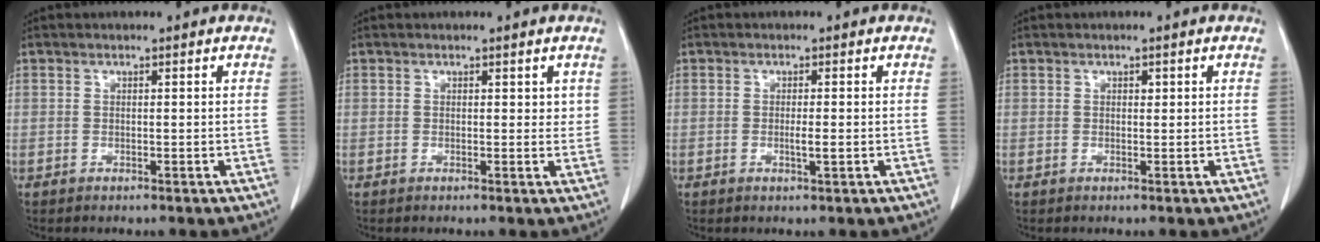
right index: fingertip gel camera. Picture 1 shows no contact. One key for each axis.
{"total": 1.5, "fx": 0.8, "fy": 1.1, "fz": 0.8, "tx": 0.002, "ty": -0.003, "tz": 0.008}
{"total": 1.6, "fx": -0.4, "fy": 0.0, "fz": 1.6, "tx": -0.030, "ty": -0.003, "tz": -0.006}
{"total": 0.5, "fx": 0.2, "fy": 0.4, "fz": 0.3, "tx": -0.003, "ty": 0.000, "tz": 0.003}